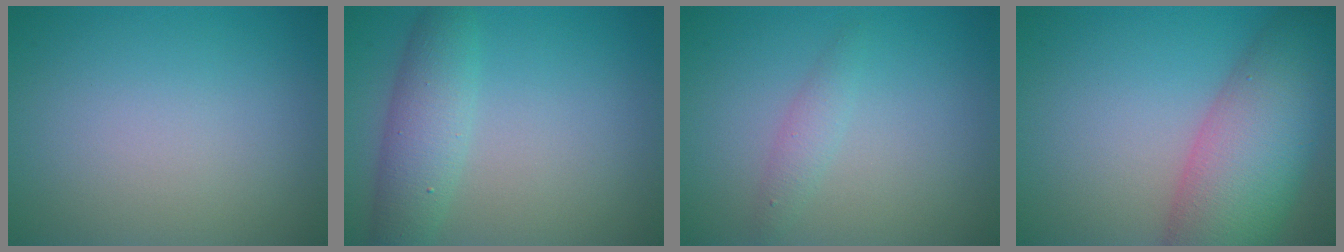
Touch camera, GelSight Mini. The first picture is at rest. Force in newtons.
{"total": 3.8, "press": 3.8, "slide": 0.1}
{"total": 1.4, "press": 1.4, "slide": 0.0}
{"total": 10.1, "press": 10.1, "slide": 0.6}